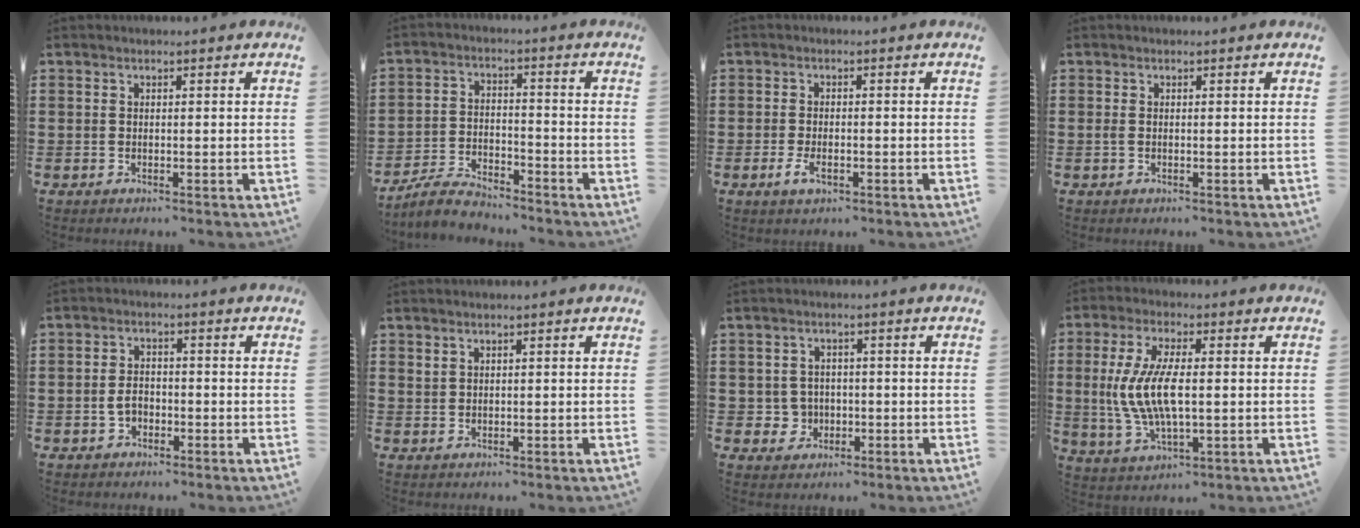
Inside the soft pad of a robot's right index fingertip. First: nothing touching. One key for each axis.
{"total": 5.0, "fx": -4.7, "fy": 1.0, "fz": 1.2, "tx": -0.036, "ty": 0.005, "tz": -0.095}
{"total": 2.3, "fx": -0.9, "fy": 1.0, "fz": 1.9, "tx": -0.041, "ty": -0.004, "tz": -0.019}
{"total": 0.6, "fx": -0.2, "fy": 0.1, "fz": 0.5, "tx": -0.019, "ty": -0.005, "tz": -0.005}
{"total": 2.4, "fx": -0.9, "fy": 1.5, "fz": 1.6, "tx": -0.032, "ty": 0.001, "tz": -0.018}
{"total": 1.0, "fx": 1.0, "fy": 0.3, "fz": 0.1, "tx": -0.005, "ty": -0.001, "tz": 0.020}
{"total": 3.3, "fx": -0.5, "fy": 3.2, "fz": 0.7, "tx": -0.026, "ty": 0.007, "tz": -0.012}
{"total": 9.4, "fx": -0.1, "fy": 3.4, "fz": 8.7, "tx": -0.199, "ty": -0.008, "tz": -0.011}